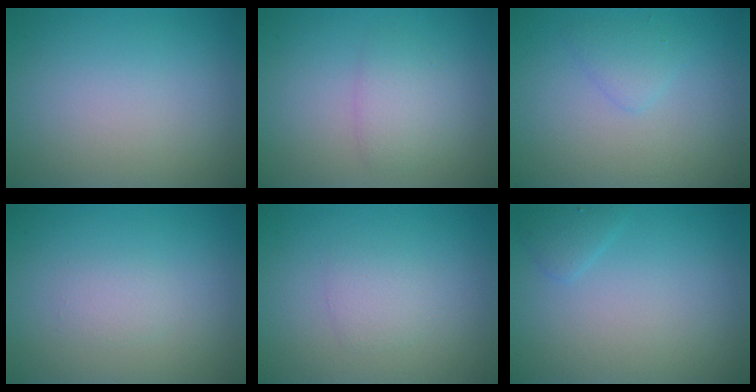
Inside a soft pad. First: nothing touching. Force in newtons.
{"total": 2.1, "press": 2.1, "slide": 0.1}
{"total": 1.4, "press": 1.4, "slide": 0.1}
{"total": 1.0, "press": 1.0, "slide": 0.0}
{"total": 1.4, "press": 1.4, "slide": 0.1}
{"total": 1.1, "press": 1.1, "slide": 0.1}